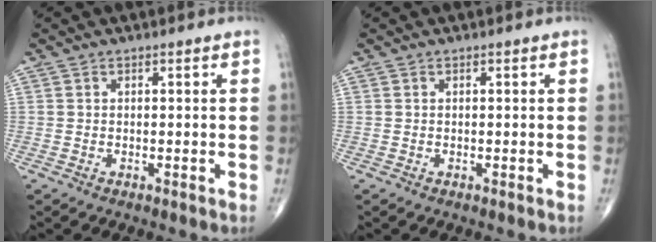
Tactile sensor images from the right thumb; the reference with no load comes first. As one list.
[{"total": 0.0}]